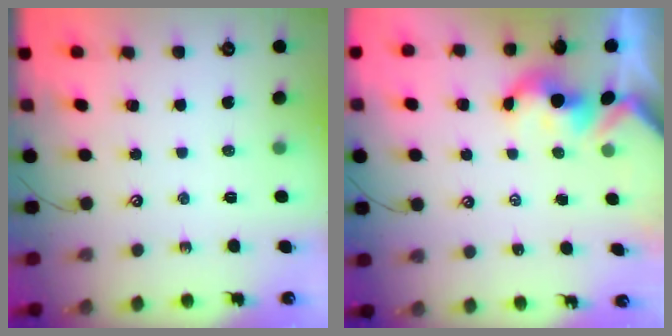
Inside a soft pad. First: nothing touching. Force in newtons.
{"total": 2.4, "press": 2.4, "slide": 0.3}